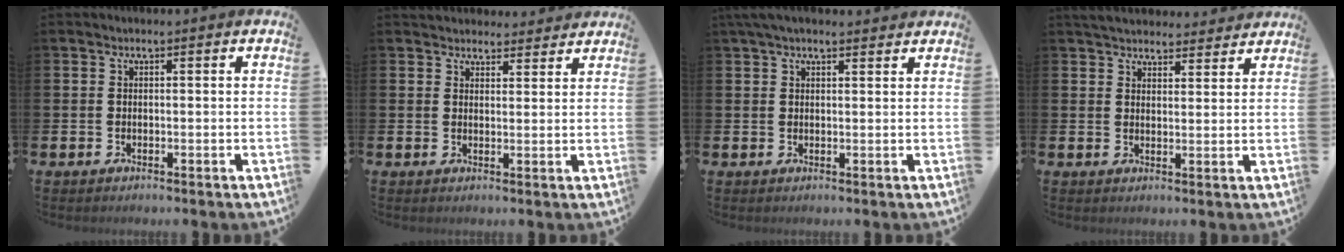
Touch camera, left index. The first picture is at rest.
{"total": 3.3, "force": [3.1, 1.1, -0.2], "torque": [0.006, -0.014, 0.056]}
{"total": 3.2, "force": [2.7, 0.9, 1.5], "torque": [-0.033, 0.000, 0.049]}
{"total": 4.4, "force": [4.3, 1.0, 0.4], "torque": [-0.017, -0.020, 0.078]}